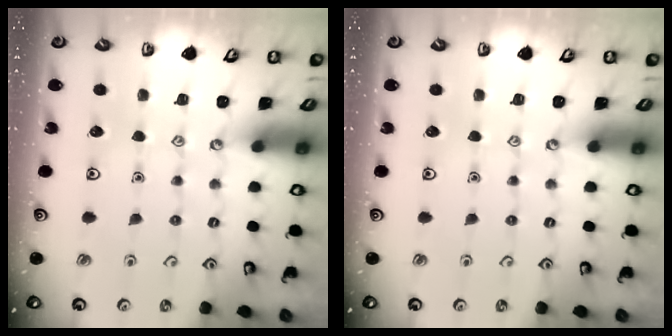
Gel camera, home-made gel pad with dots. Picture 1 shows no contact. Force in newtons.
{"total": 0.0}